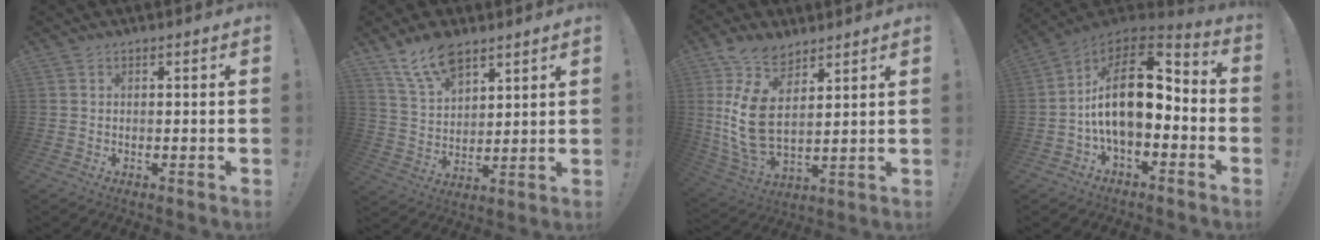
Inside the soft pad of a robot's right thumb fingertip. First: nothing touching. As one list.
[{"total": 11.6, "force": [8.5, 5.8, 5.3], "torque": [-0.100, -0.039, 0.162]}, {"total": 14.7, "force": [6.1, 8.3, 10.5], "torque": [-0.238, -0.030, 0.116]}, {"total": 18.2, "force": [0.5, 9.7, 15.4], "torque": [-0.265, 0.009, 0.013]}]